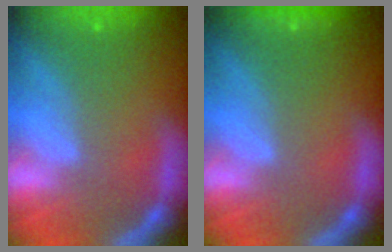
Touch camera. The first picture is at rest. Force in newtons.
{"total": 0.9}